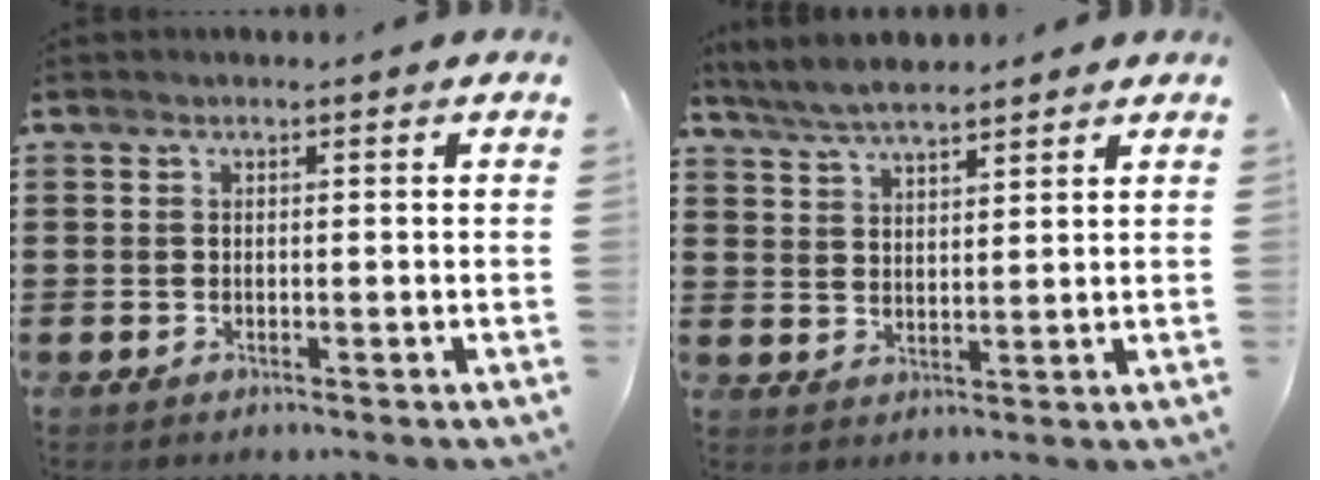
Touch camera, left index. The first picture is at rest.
{"total": 5.2, "force": [4.8, 1.2, 1.7], "torque": [-0.048, -0.006, 0.089]}